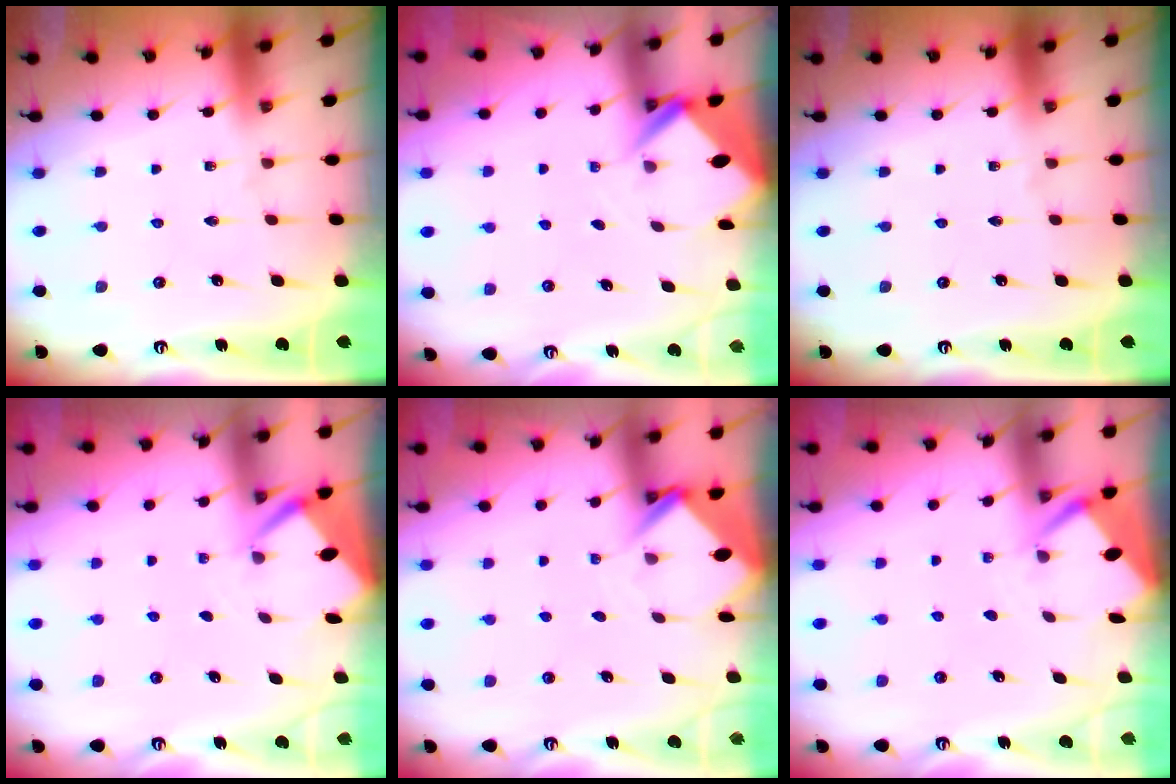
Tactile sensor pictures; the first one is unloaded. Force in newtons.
{"total": 2.6, "press": 2.6, "slide": 0.1}
{"total": 0.0}
{"total": 2.4, "press": 2.4, "slide": 0.1}
{"total": 3.8, "press": 3.8, "slide": 0.2}
{"total": 2.6, "press": 2.6, "slide": 0.3}